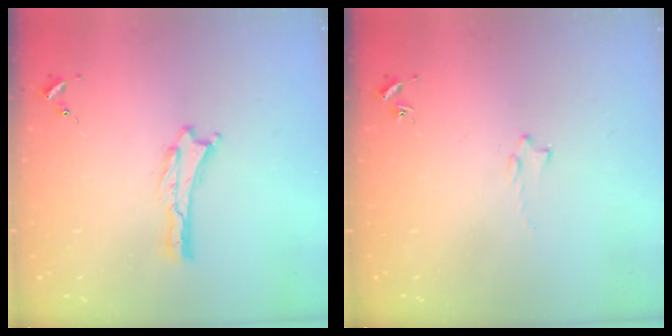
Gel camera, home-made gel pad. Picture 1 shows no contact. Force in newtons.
{"total": 0.8, "press": 0.7, "slide": 0.2}